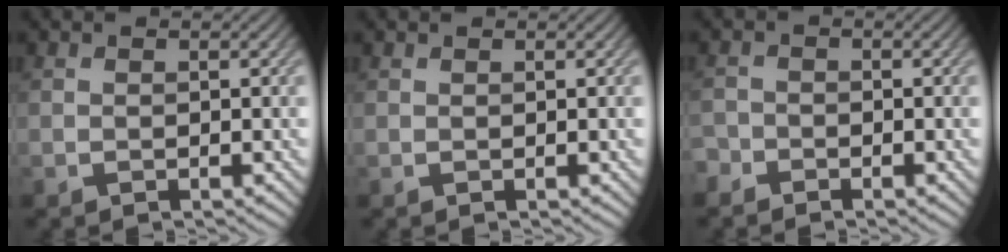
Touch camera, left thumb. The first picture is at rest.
{"total": 0.0}
{"total": 1.7, "force": [-1.4, 0.8, 0.1], "torque": [0.000, -0.002, -0.037]}